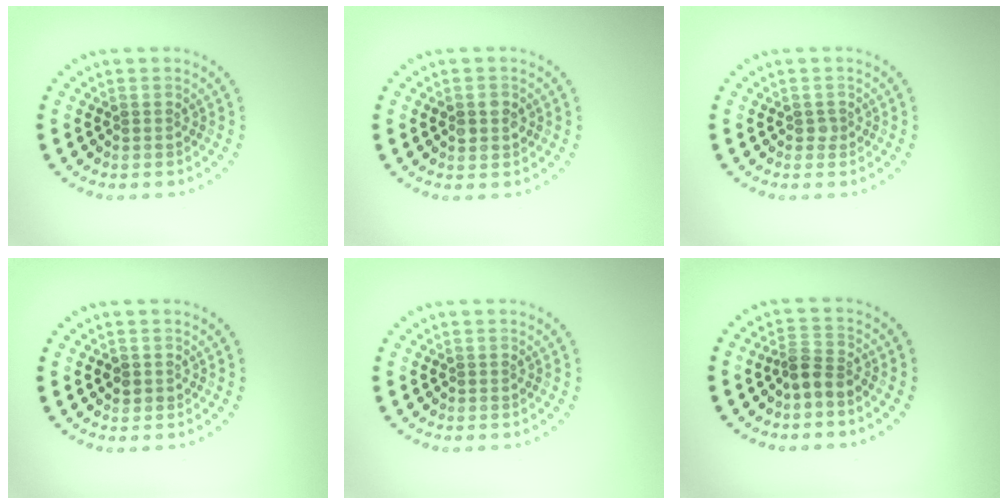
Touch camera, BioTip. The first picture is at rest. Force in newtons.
{"total": 1.5, "press": 1.5, "slide": 0.2}
{"total": 0.6, "press": 0.5, "slide": 0.3}
{"total": 1.1, "press": 1.0, "slide": 0.5}
{"total": 0.0}
{"total": 2.3, "press": 1.8, "slide": 1.5}